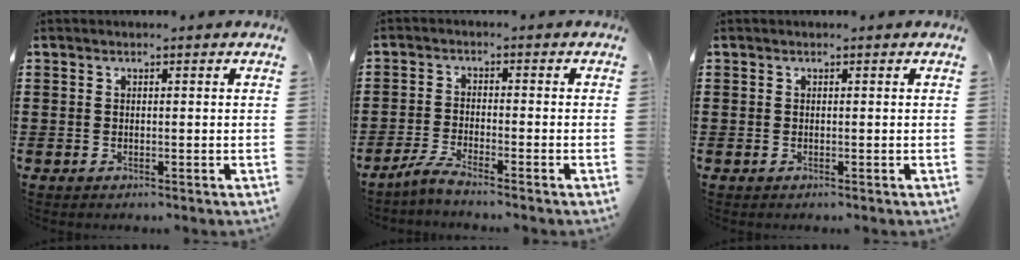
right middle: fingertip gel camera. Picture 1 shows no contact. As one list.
[{"total": 3.2, "force": [-2.7, -0.3, 1.6], "torque": [-0.048, -0.008, -0.058]}, {"total": 0.0}]